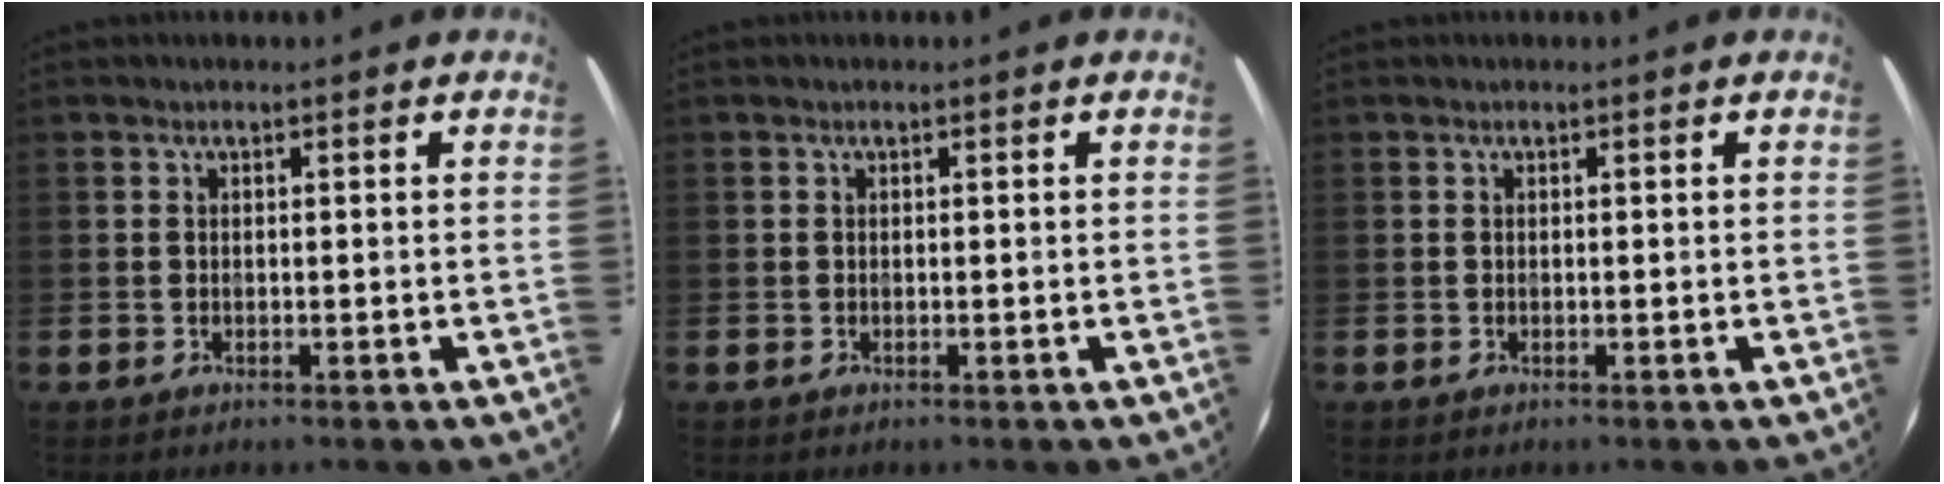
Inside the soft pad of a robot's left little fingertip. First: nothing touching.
{"total": 0.0}
{"total": 0.0}